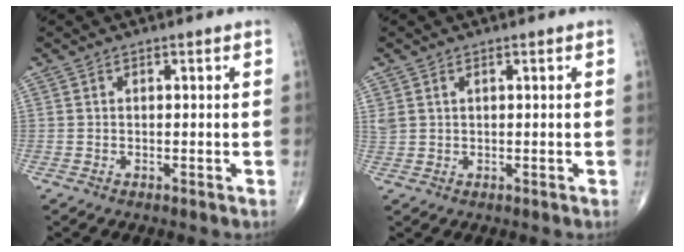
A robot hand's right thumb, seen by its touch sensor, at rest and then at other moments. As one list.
[{"total": 1.9, "force": [1.0, 1.2, 1.1], "torque": [-0.025, 0.007, 0.028]}]